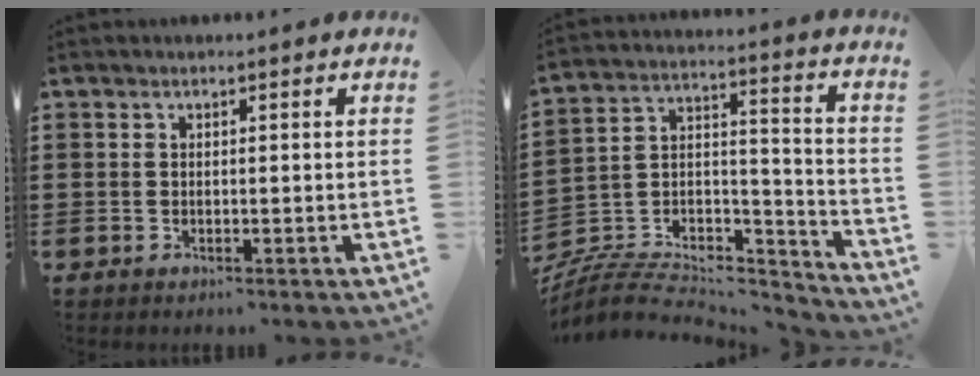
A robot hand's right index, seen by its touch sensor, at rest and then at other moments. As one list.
[{"total": 7.9, "force": [-7.1, 2.6, 2.5], "torque": [-0.048, 0.012, -0.141]}]